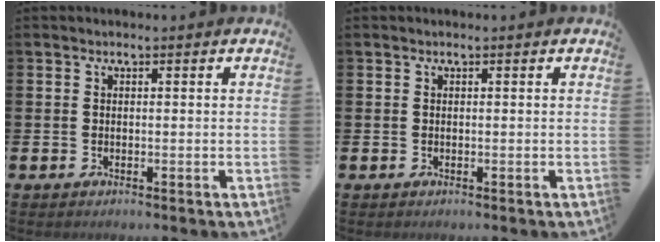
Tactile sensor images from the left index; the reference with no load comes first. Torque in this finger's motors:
{"motor_torque": [-0.11, 0.08, -0.05, -0.01]}